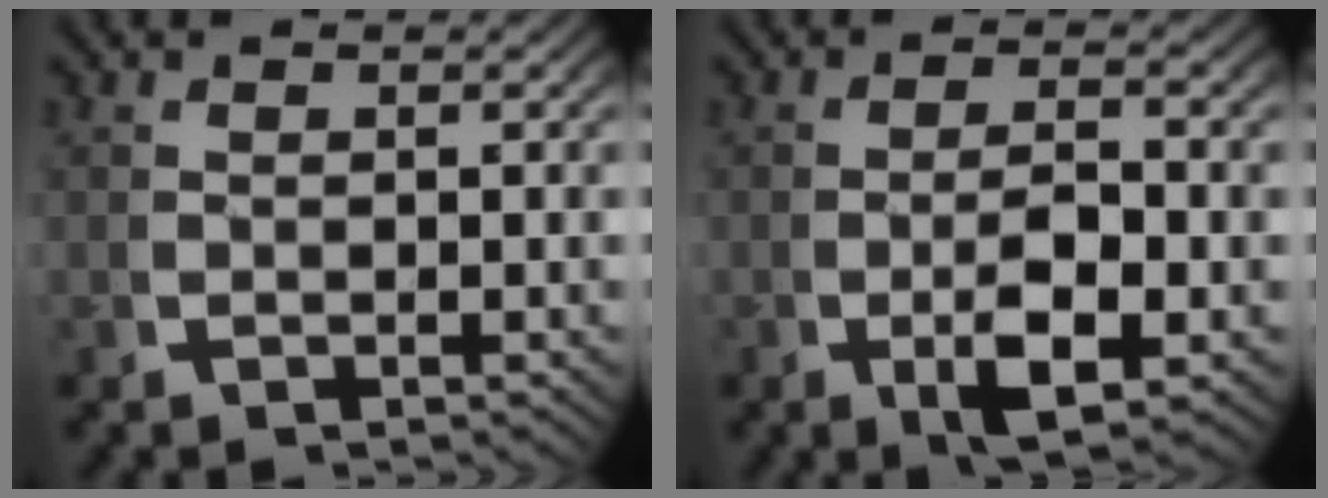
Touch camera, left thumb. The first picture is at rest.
{"total": 5.3, "force": [-1.1, 2.7, 4.5], "torque": [-0.088, -0.013, -0.011]}